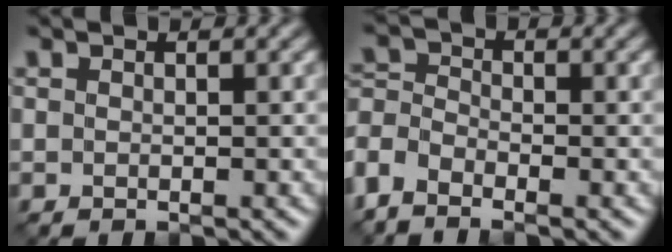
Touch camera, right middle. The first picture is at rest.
{"total": 4.0, "force": [-2.8, 1.9, 2.0], "torque": [-0.048, 0.009, -0.074]}